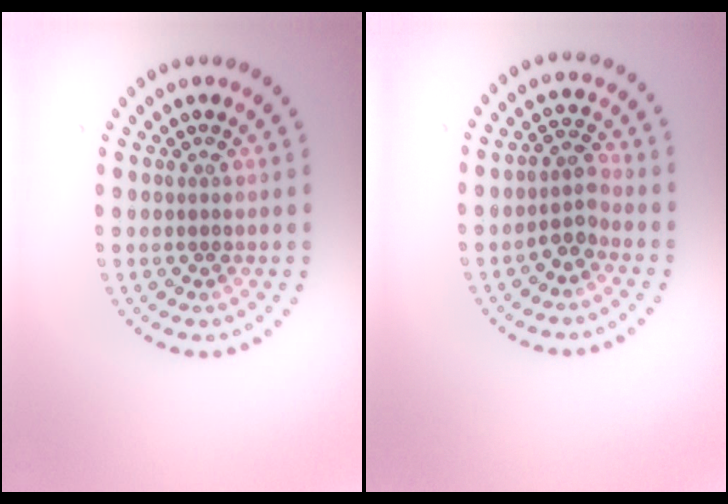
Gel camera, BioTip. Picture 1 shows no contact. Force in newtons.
{"total": 2.1, "press": 1.7, "slide": 1.2}